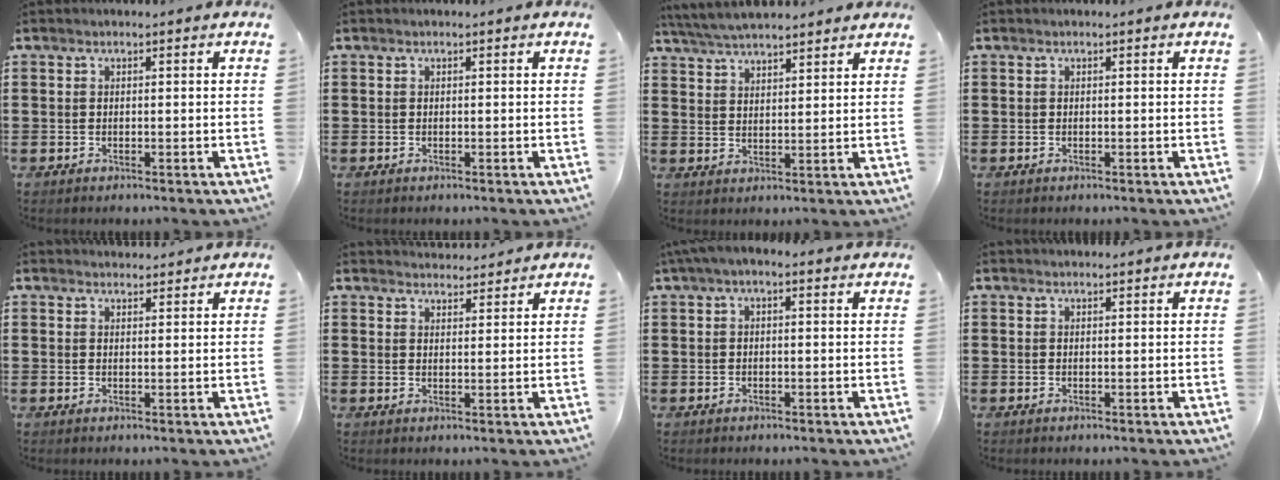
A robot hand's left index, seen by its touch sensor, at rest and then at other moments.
{"total": 0.0}
{"total": 4.8, "force": [4.6, 0.4, 1.2], "torque": [-0.040, -0.012, 0.084]}
{"total": 0.0}
{"total": 1.9, "force": [1.8, 0.3, -0.1], "torque": [-0.004, 0.000, 0.036]}
{"total": 2.7, "force": [2.6, 0.2, -0.2], "torque": [-0.004, -0.005, 0.050]}
{"total": 1.8, "force": [0.3, 0.6, 1.6], "torque": [-0.031, 0.004, 0.004]}
{"total": 0.8, "force": [0.8, 0.1, 0.0], "torque": [-0.003, 0.000, 0.016]}